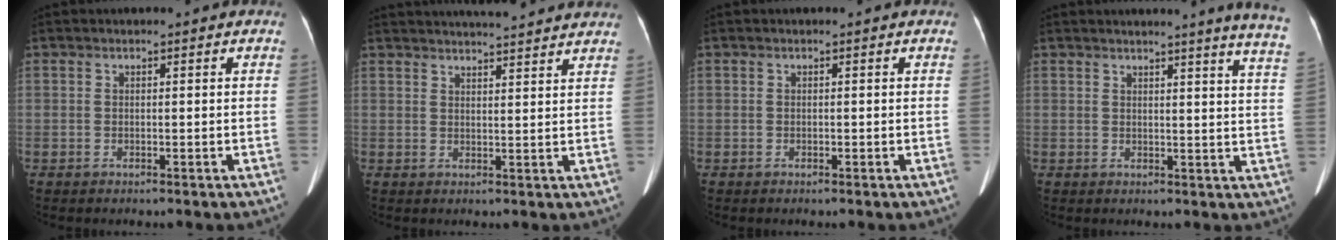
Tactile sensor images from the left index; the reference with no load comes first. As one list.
[{"total": 13.5, "force": [12.6, 0.8, 4.7], "torque": [-0.073, 0.026, 0.161]}, {"total": 0.0}, {"total": 11.0, "force": [9.8, -1.5, 4.8], "torque": [-0.053, -0.067, 0.085]}]